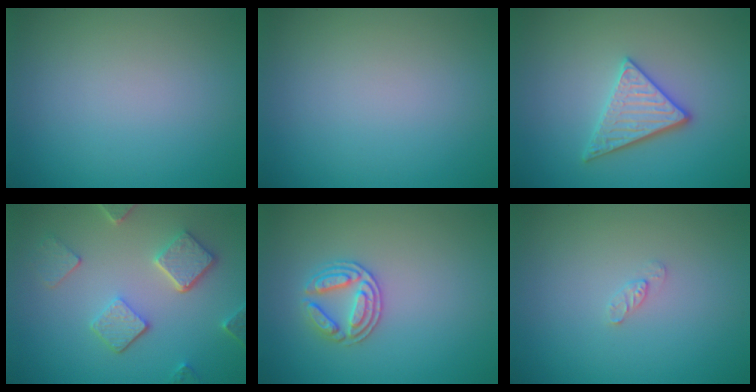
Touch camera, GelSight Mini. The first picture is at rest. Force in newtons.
{"total": 0.0}
{"total": 3.1, "press": 2.9, "slide": 1.1}
{"total": 5.0, "press": 3.9, "slide": 3.2}
{"total": 2.8, "press": 2.7, "slide": 0.6}
{"total": 0.9, "press": 0.8, "slide": 0.2}